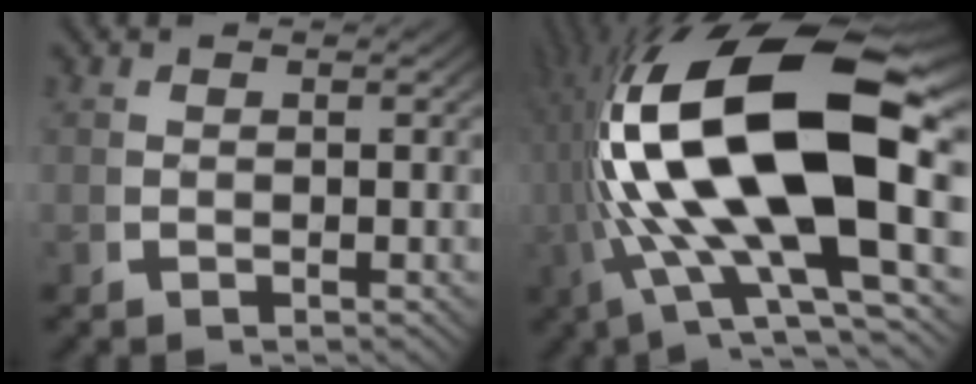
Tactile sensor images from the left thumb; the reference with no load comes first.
{"total": 23.8, "force": [1.8, 11.3, 20.9], "torque": [-0.393, -0.029, 0.047]}